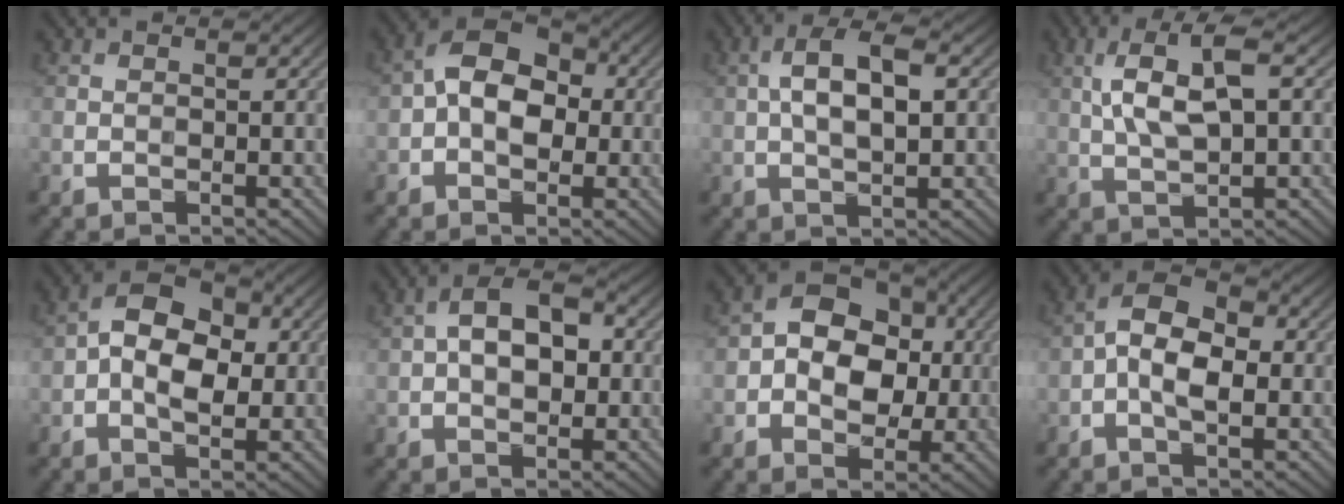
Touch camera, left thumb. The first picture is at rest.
{"total": 8.3, "force": [0.1, 5.4, 6.2], "torque": [-0.097, 0.014, -0.013]}
{"total": 7.1, "force": [0.9, 3.1, 6.3], "torque": [-0.123, 0.008, 0.014]}
{"total": 7.9, "force": [1.6, 2.9, 7.1], "torque": [-0.152, 0.008, 0.027]}
{"total": 8.3, "force": [0.1, 5.3, 6.4], "torque": [-0.112, 0.012, -0.010]}
{"total": 7.2, "force": [0.6, 4.3, 5.7], "torque": [-0.092, 0.013, 0.002]}
{"total": 9.2, "force": [0.0, 6.7, 6.3], "torque": [-0.095, 0.008, -0.017]}
{"total": 7.5, "force": [-1.0, 4.1, 6.2], "torque": [-0.115, 0.013, -0.030]}